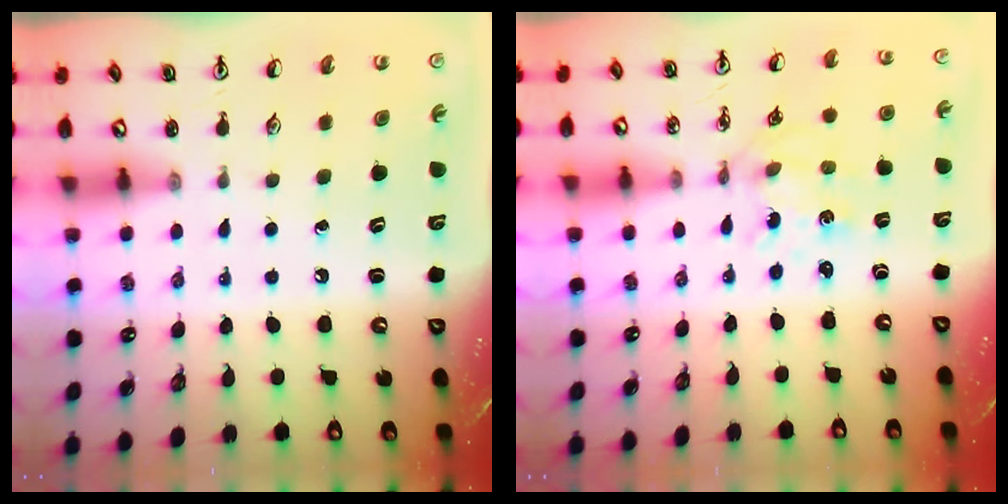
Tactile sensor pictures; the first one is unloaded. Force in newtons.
{"total": 1.5, "press": 1.4, "slide": 0.5}